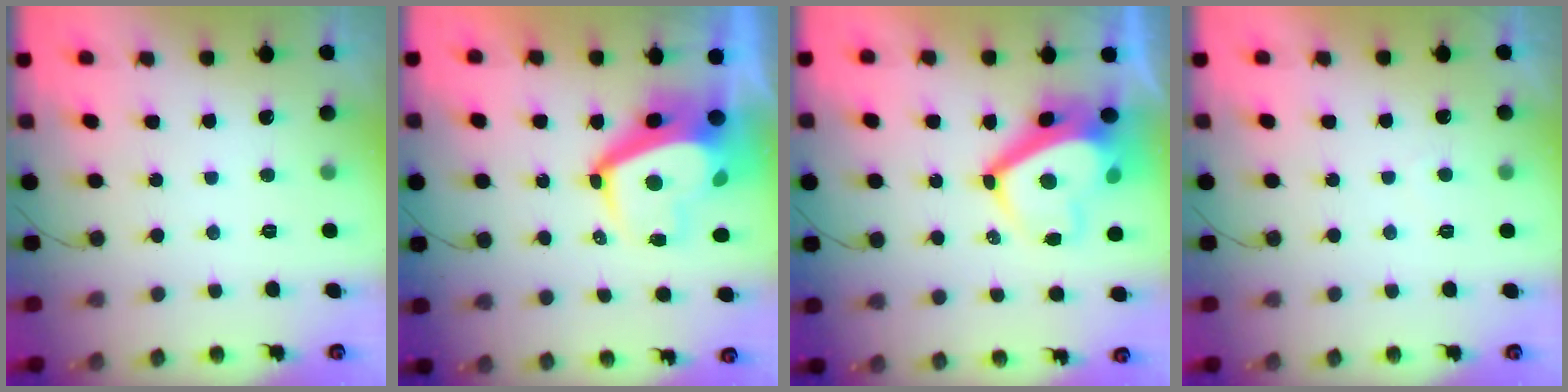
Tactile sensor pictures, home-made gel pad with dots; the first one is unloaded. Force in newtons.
{"total": 10.1, "press": 10.0, "slide": 1.4}
{"total": 9.6, "press": 9.4, "slide": 1.6}
{"total": 1.0, "press": 0.8, "slide": 0.5}